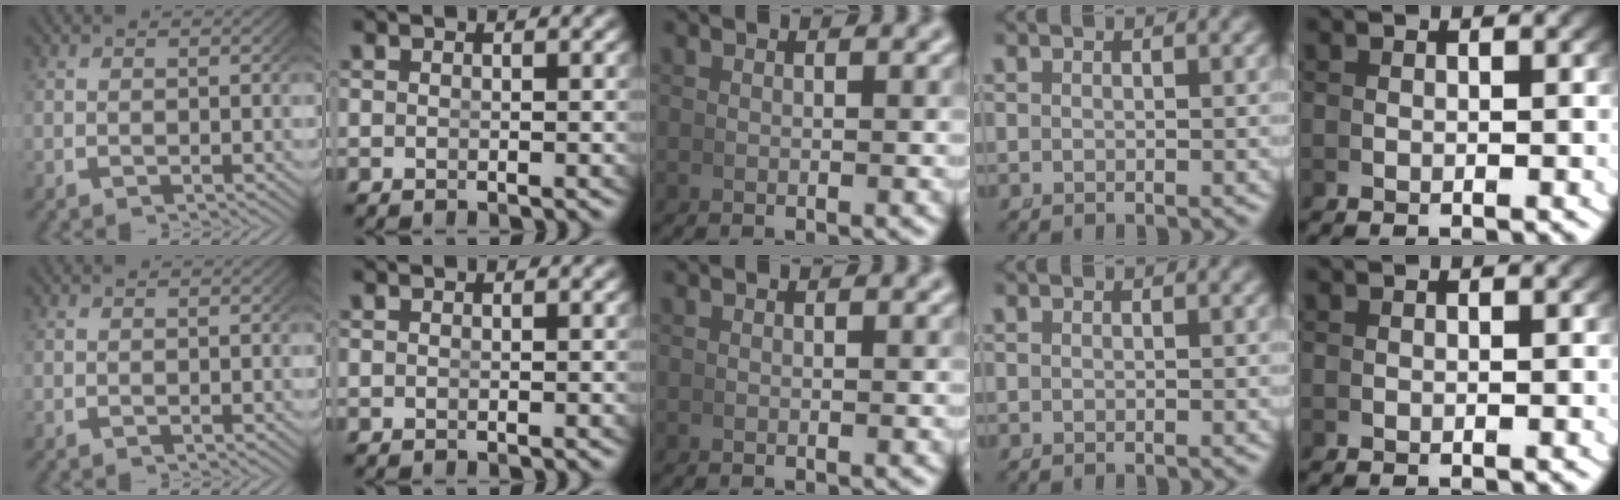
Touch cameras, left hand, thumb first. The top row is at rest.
{}